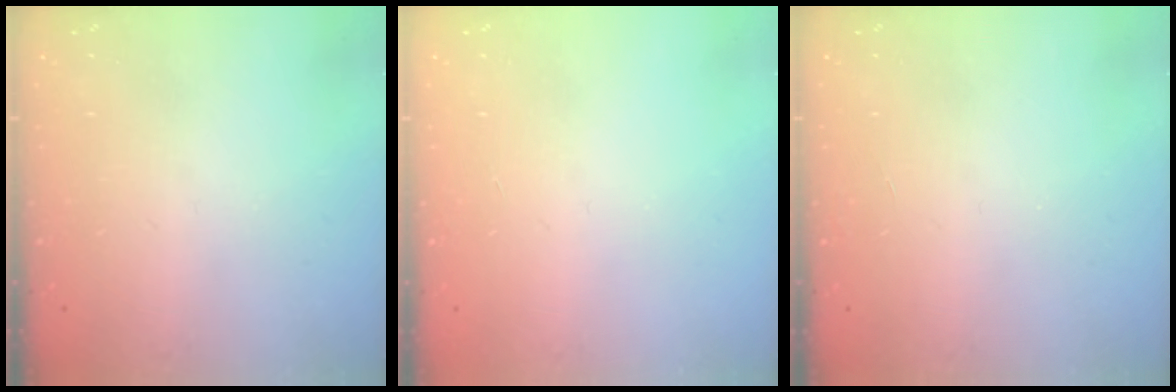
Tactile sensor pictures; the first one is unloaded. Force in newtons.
{"total": 0.0}
{"total": 0.0}